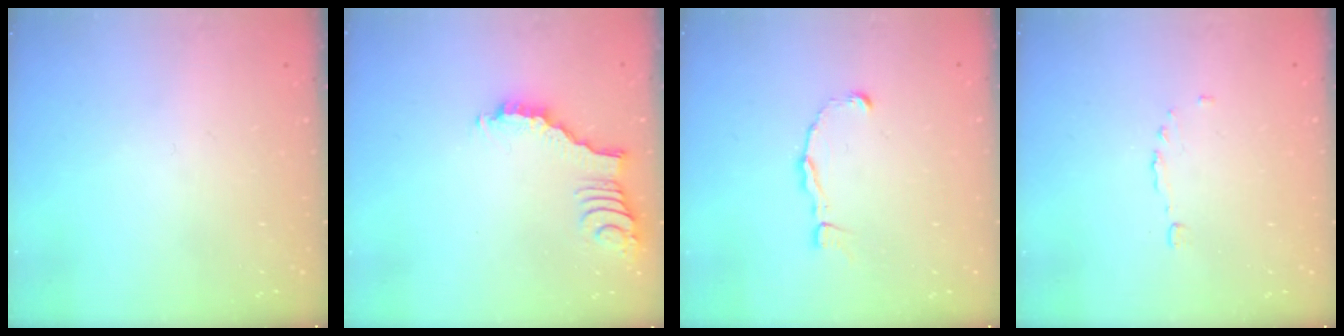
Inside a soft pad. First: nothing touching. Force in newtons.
{"total": 2.5, "press": 2.4, "slide": 0.4}
{"total": 2.4, "press": 2.4, "slide": 0.2}
{"total": 1.1, "press": 0.8, "slide": 0.7}